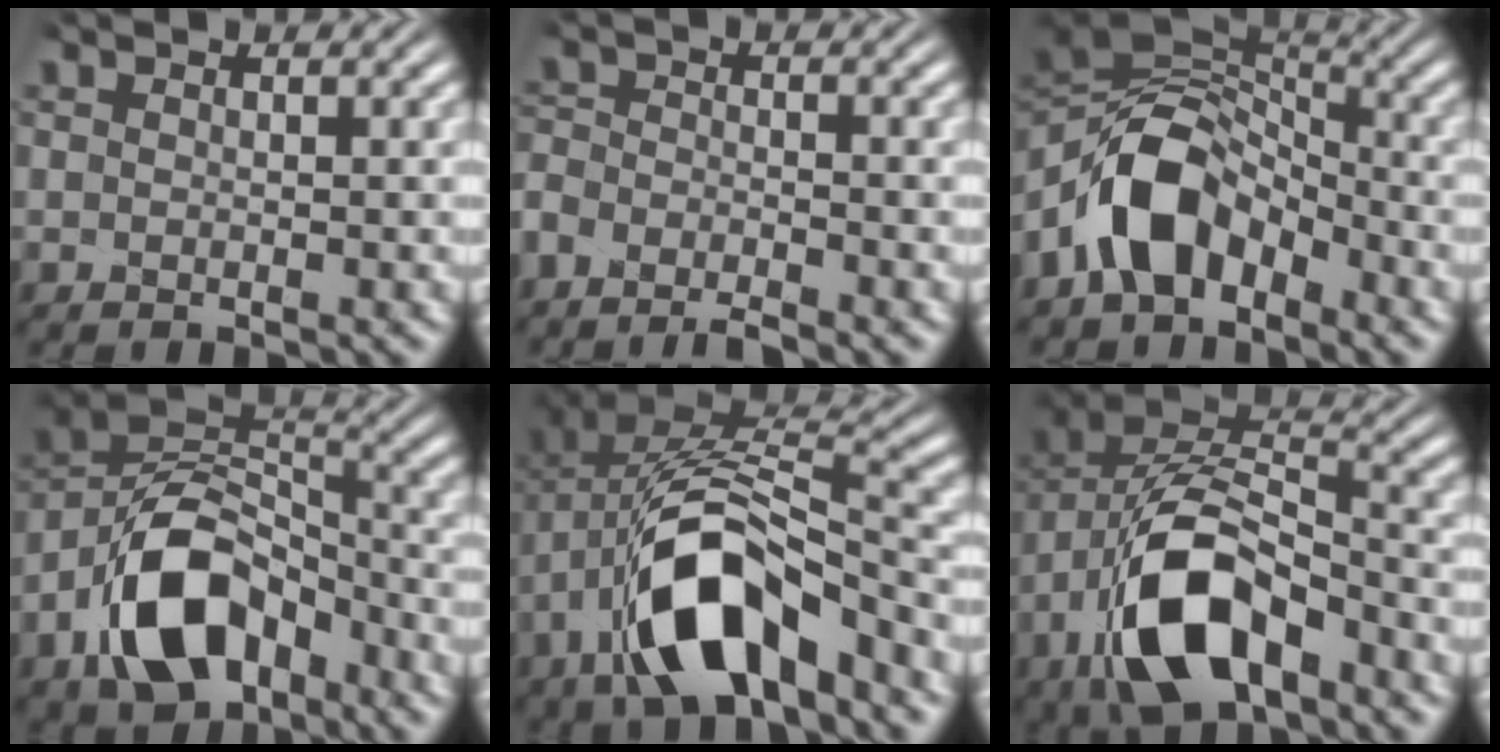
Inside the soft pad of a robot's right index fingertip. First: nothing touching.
{"total": 2.9, "force": [-2.2, 1.7, 1.0], "torque": [-0.032, -0.009, -0.040]}
{"total": 9.8, "force": [-1.1, 7.2, 6.6], "torque": [-0.155, -0.013, -0.019]}
{"total": 11.8, "force": [-2.4, 8.3, 8.0], "torque": [-0.160, -0.020, -0.041]}
{"total": 11.1, "force": [-2.1, 6.6, 8.6], "torque": [-0.178, -0.015, -0.031]}
{"total": 12.3, "force": [-1.7, 8.0, 9.1], "torque": [-0.179, -0.022, -0.027]}